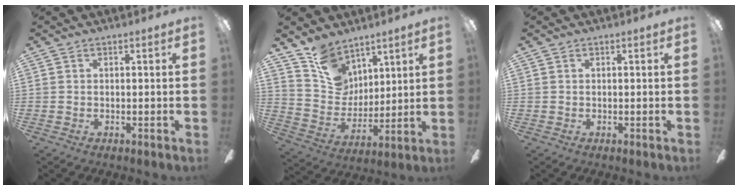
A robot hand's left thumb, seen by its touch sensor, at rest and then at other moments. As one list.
[{"total": 12.1, "force": [8.8, 7.9, 2.9], "torque": [-0.071, -0.050, 0.176]}, {"total": 0.0}]